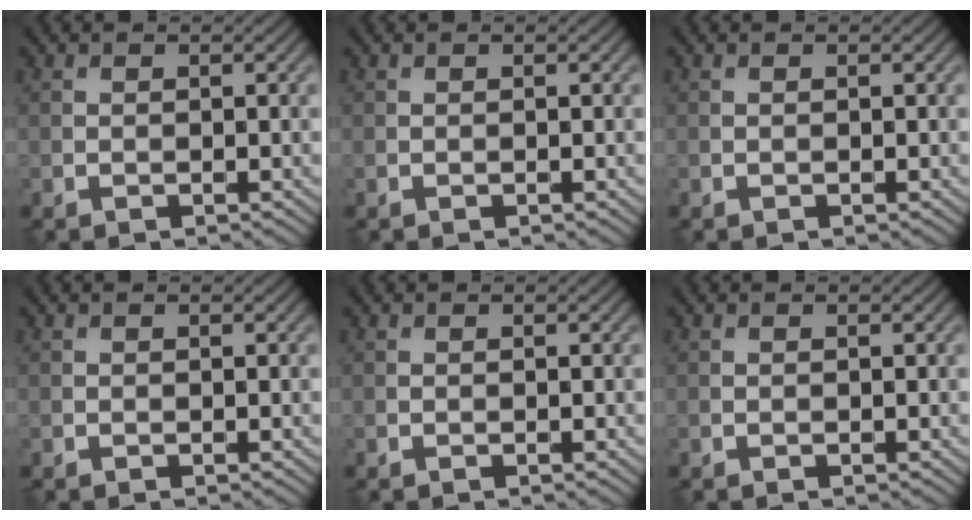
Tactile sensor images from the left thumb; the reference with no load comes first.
{"total": 0.0}
{"total": 0.0}
{"total": 0.0}
{"total": 0.0}
{"total": 0.0}